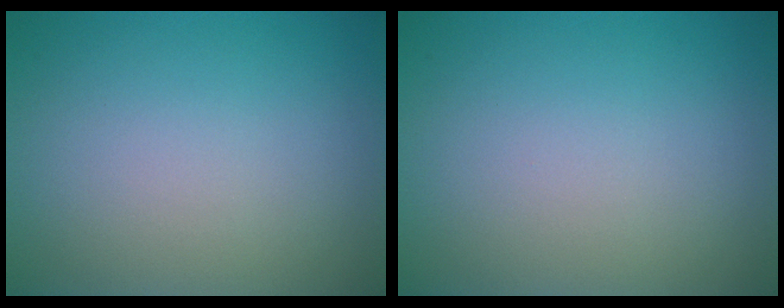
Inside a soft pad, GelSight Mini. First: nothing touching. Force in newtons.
{"total": 0.0}